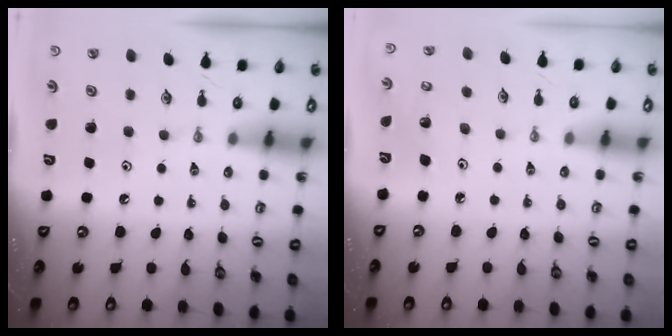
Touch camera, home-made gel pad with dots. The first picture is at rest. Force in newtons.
{"total": 4.8, "press": 4.6, "slide": 1.3}